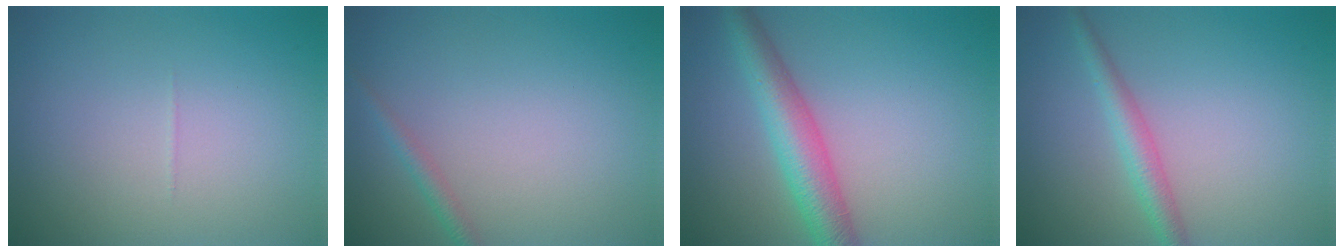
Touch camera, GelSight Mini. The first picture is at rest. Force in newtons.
{"total": 1.2, "press": 1.2, "slide": 0.1}
{"total": 5.1, "press": 5.1, "slide": 0.1}
{"total": 2.5, "press": 2.5, "slide": 0.0}